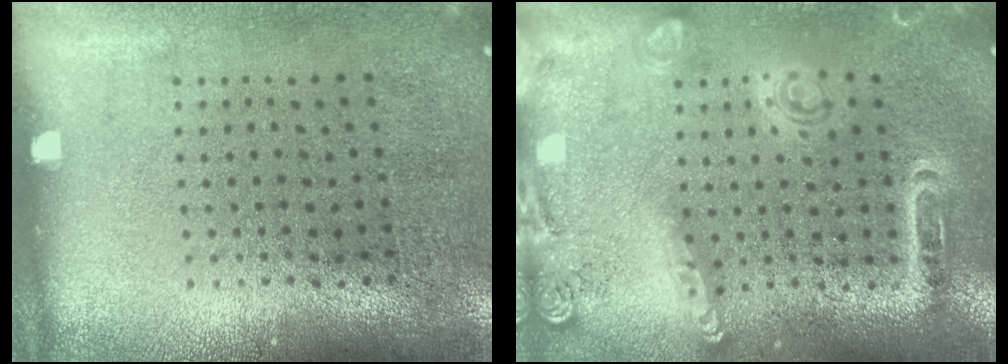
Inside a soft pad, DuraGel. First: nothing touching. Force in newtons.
{"total": 1.6, "press": 1.5, "slide": 0.6}